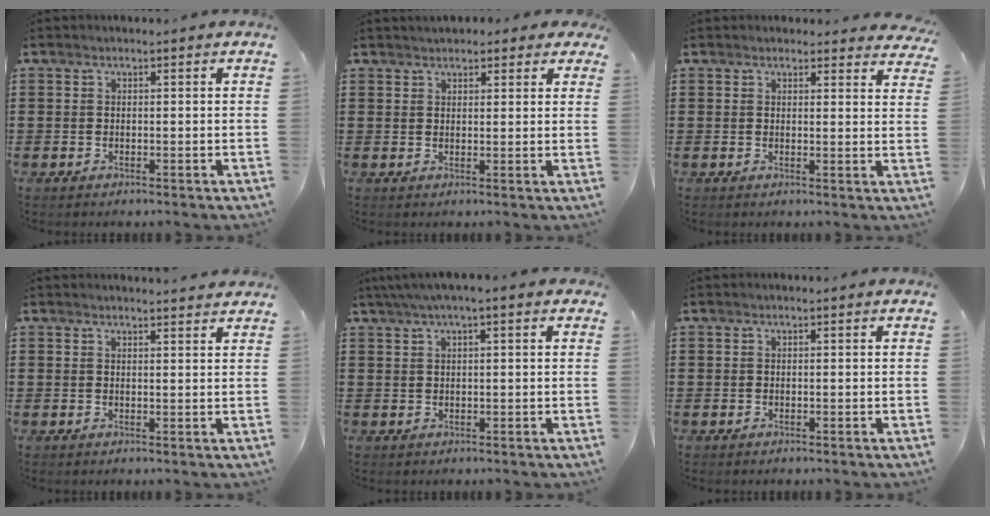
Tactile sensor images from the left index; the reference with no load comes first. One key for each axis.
{"total": 2.5, "fx": 2.3, "fy": 0.9, "fz": 0.6, "tx": -0.010, "ty": 0.000, "tz": 0.041}
{"total": 2.1, "fx": 2.1, "fy": 0.5, "fz": 0.1, "tx": -0.001, "ty": -0.007, "tz": 0.038}
{"total": 1.9, "fx": 1.9, "fy": -0.1, "fz": 0.3, "tx": -0.010, "ty": -0.002, "tz": 0.037}
{"total": 2.6, "fx": 1.3, "fy": 0.5, "fz": 2.2, "tx": -0.043, "ty": 0.006, "tz": 0.023}
{"total": 0.0}